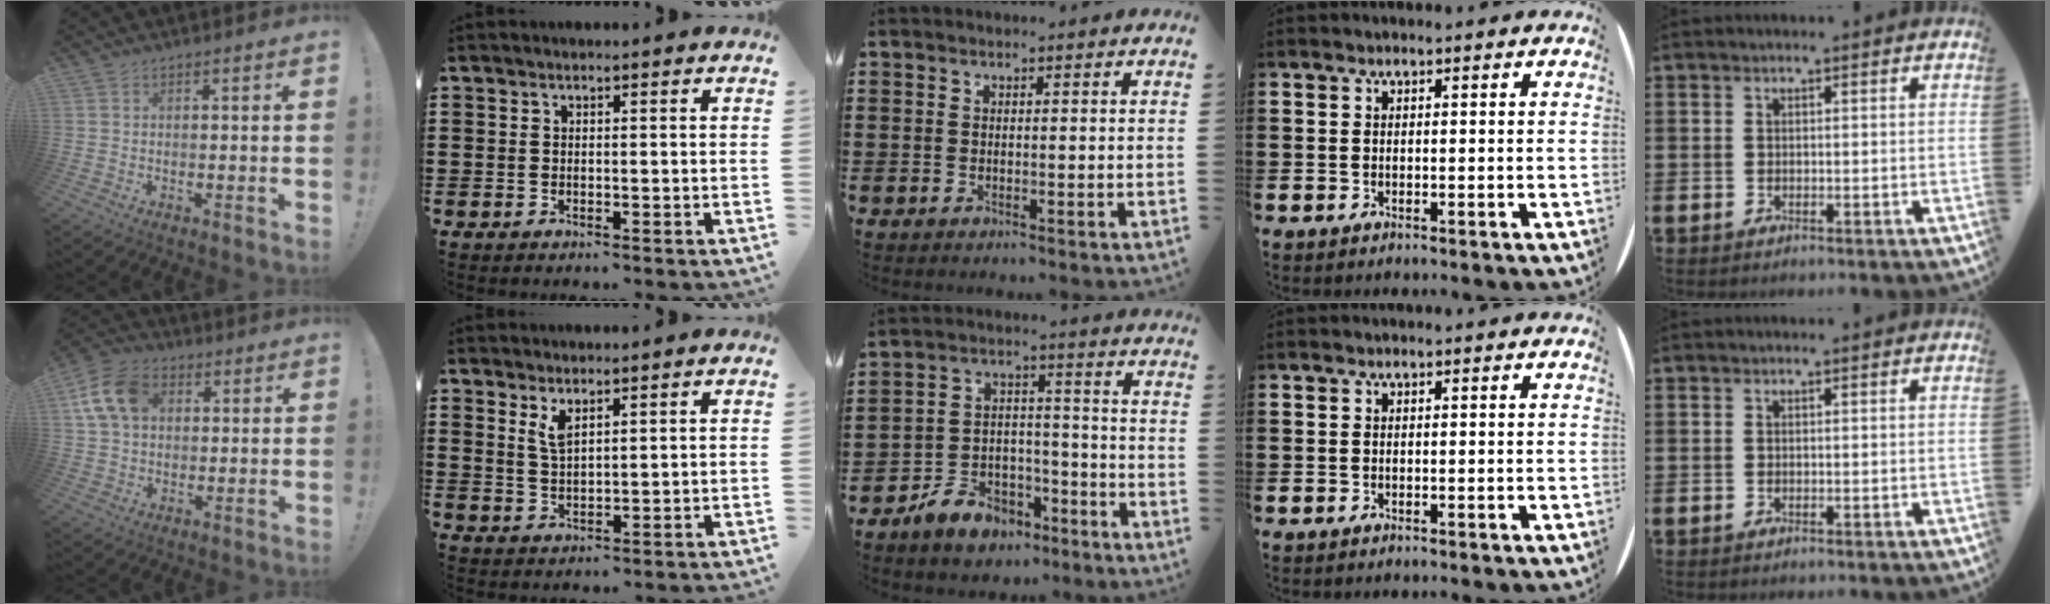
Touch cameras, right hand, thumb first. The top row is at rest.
{"thumb": {"total": 12.6, "force": [3.5, 9.2, 7.9], "torque": [-0.146, 0.007, 0.071]}, "index": {"total": 2.9, "force": [1.9, 0.9, 2.0], "torque": [-0.044, 0.003, 0.034]}, "middle": {"total": 7.5, "force": [-6.4, 3.7, 1.4], "torque": [-0.032, 0.032, -0.126]}}